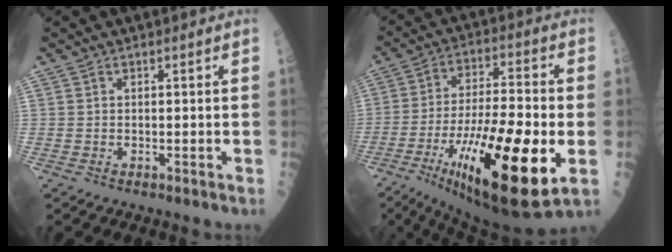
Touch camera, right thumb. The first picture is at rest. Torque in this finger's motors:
{"motor_torque": [2.55, 2.46, 2.19, -0.58, 0.33]}